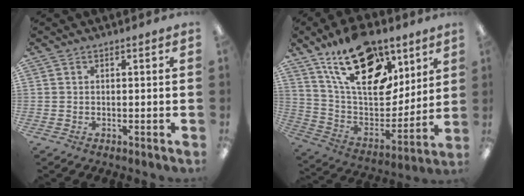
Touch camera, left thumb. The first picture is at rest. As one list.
[{"total": 23.8, "force": [13.9, 12.7, 14.6], "torque": [-0.252, -0.076, 0.246]}]